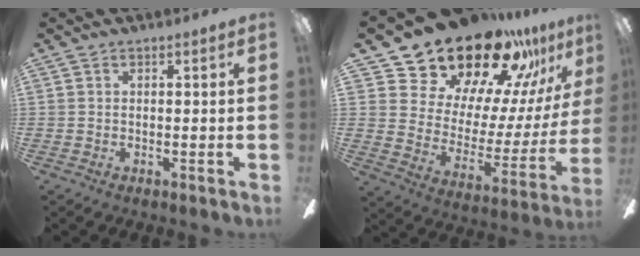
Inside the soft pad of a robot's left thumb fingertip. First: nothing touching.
{"total": 24.2, "force": [20.7, 10.1, 7.3], "torque": [-0.126, -0.161, 0.381]}